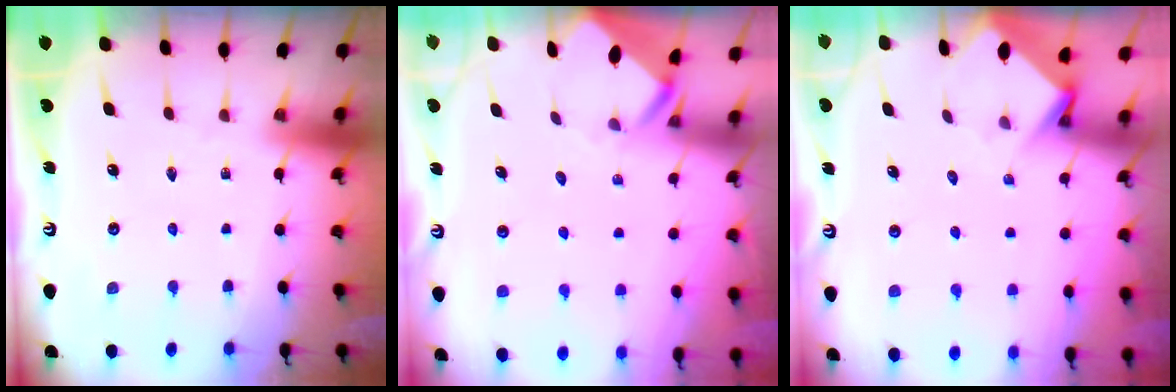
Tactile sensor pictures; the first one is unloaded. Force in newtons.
{"total": 3.4, "press": 3.4, "slide": 0.2}
{"total": 3.6, "press": 3.6, "slide": 0.2}